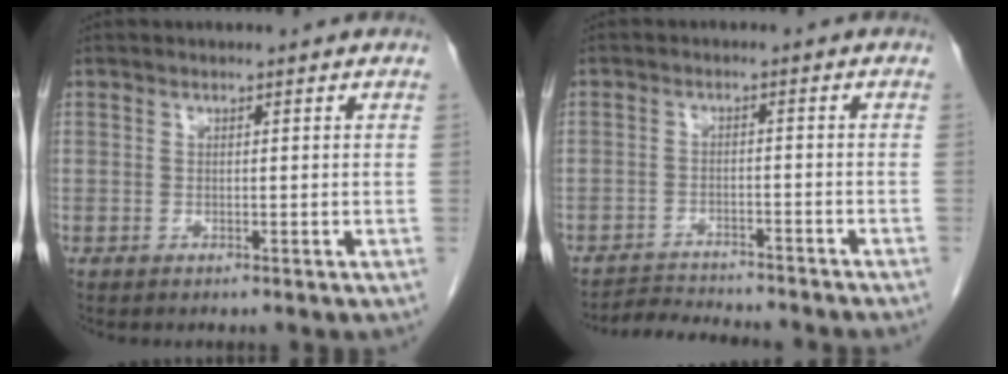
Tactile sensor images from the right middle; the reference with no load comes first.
{"total": 7.7, "force": [-7.5, 0.2, 2.1], "torque": [-0.030, -0.007, -0.112]}